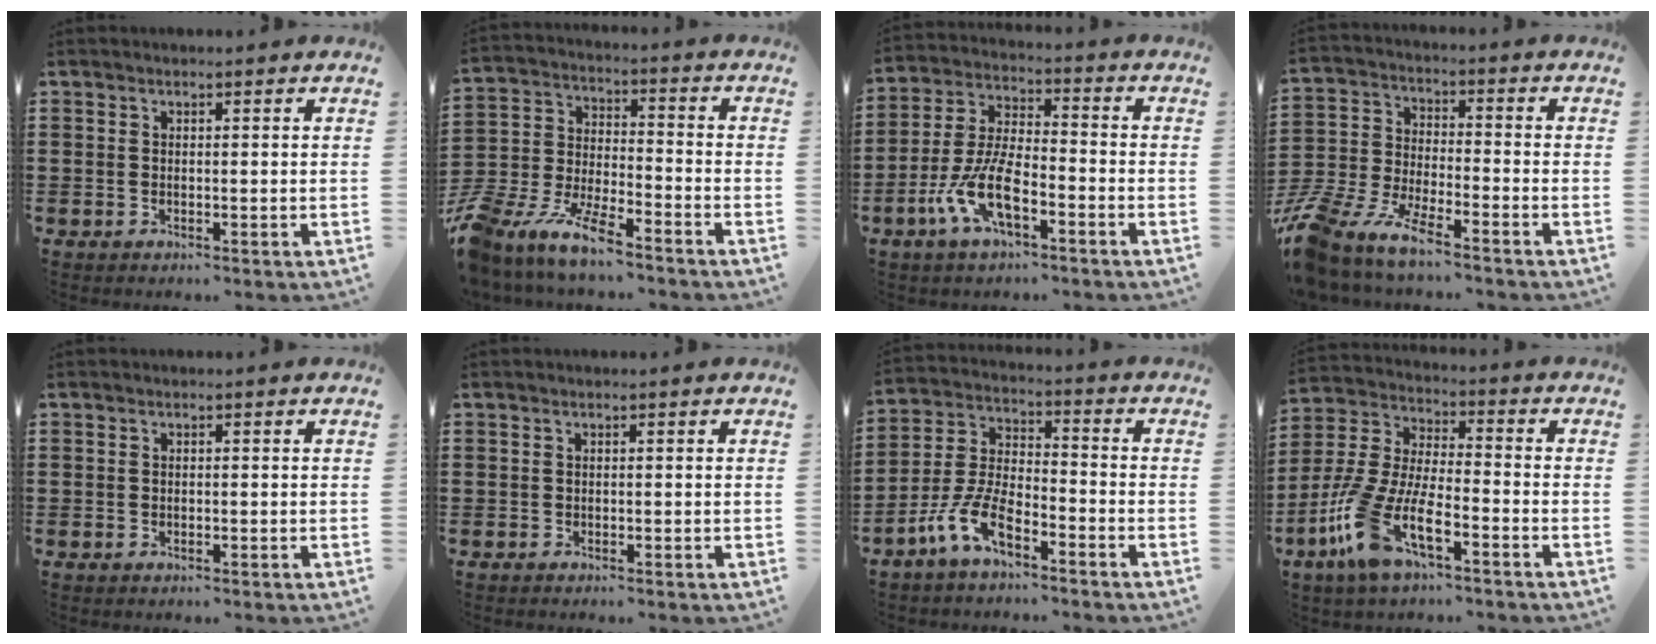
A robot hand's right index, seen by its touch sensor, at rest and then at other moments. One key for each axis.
{"total": 9.2, "fx": -8.4, "fy": 1.3, "fz": 3.7, "tx": -0.105, "ty": 0.000, "tz": -0.174}
{"total": 9.0, "fx": -4.4, "fy": 3.2, "fz": 7.1, "tx": -0.171, "ty": -0.007, "tz": -0.088}
{"total": 8.5, "fx": -7.7, "fy": 1.1, "fz": 3.4, "tx": -0.108, "ty": -0.008, "tz": -0.163}
{"total": 0.0}
{"total": 0.0}
{"total": 7.6, "fx": -5.2, "fy": 2.5, "fz": 4.9, "tx": -0.130, "ty": -0.004, "tz": -0.107}
{"total": 10.9, "fx": -6.1, "fy": 3.4, "fz": 8.4, "tx": -0.216, "ty": -0.021, "tz": -0.127}